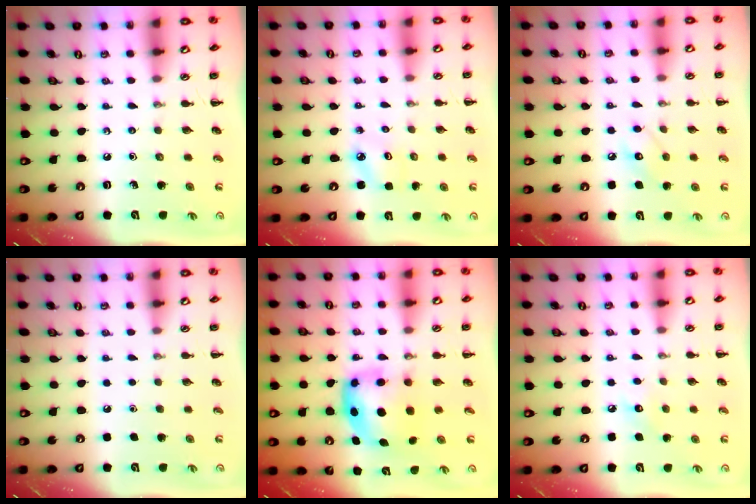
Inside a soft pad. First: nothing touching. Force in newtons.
{"total": 2.6, "press": 2.5, "slide": 0.6}
{"total": 6.8, "press": 6.7, "slide": 1.1}
{"total": 1.7, "press": 1.7, "slide": 0.1}
{"total": 5.9, "press": 5.9, "slide": 1.0}
{"total": 6.3, "press": 6.1, "slide": 1.7}